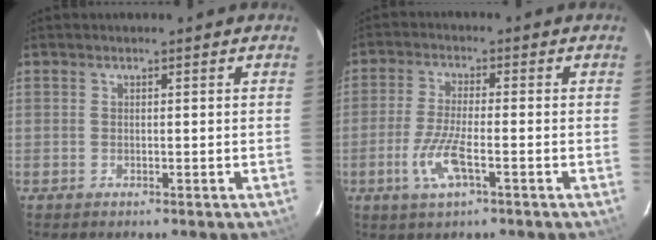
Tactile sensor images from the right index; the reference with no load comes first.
{"total": 7.2, "force": [-3.0, 1.5, 6.4], "torque": [-0.140, -0.007, -0.060]}